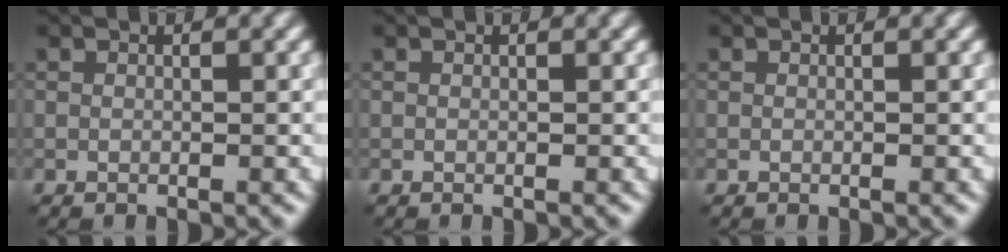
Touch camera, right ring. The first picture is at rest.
{"total": 0.0}
{"total": 0.0}